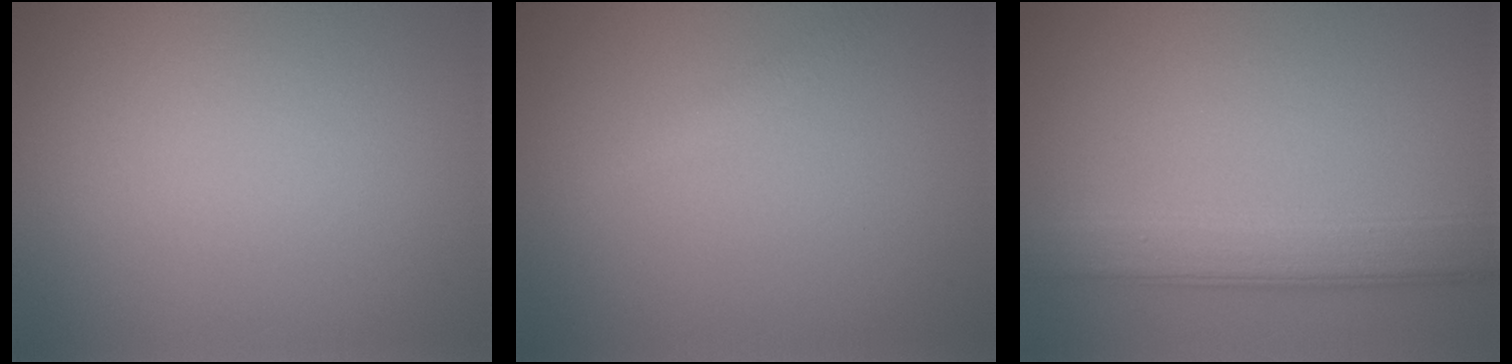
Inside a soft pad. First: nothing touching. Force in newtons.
{"total": 0.8, "press": 0.8, "slide": 0.0}
{"total": 4.9, "press": 4.9, "slide": 0.1}